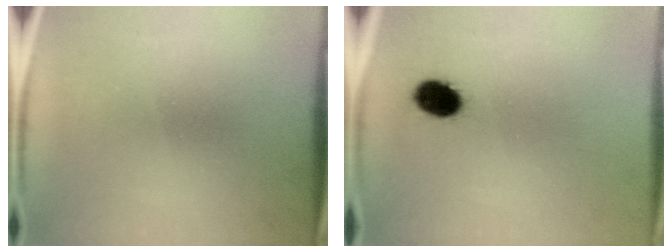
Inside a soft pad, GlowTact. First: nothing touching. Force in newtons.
{"total": 6.2}